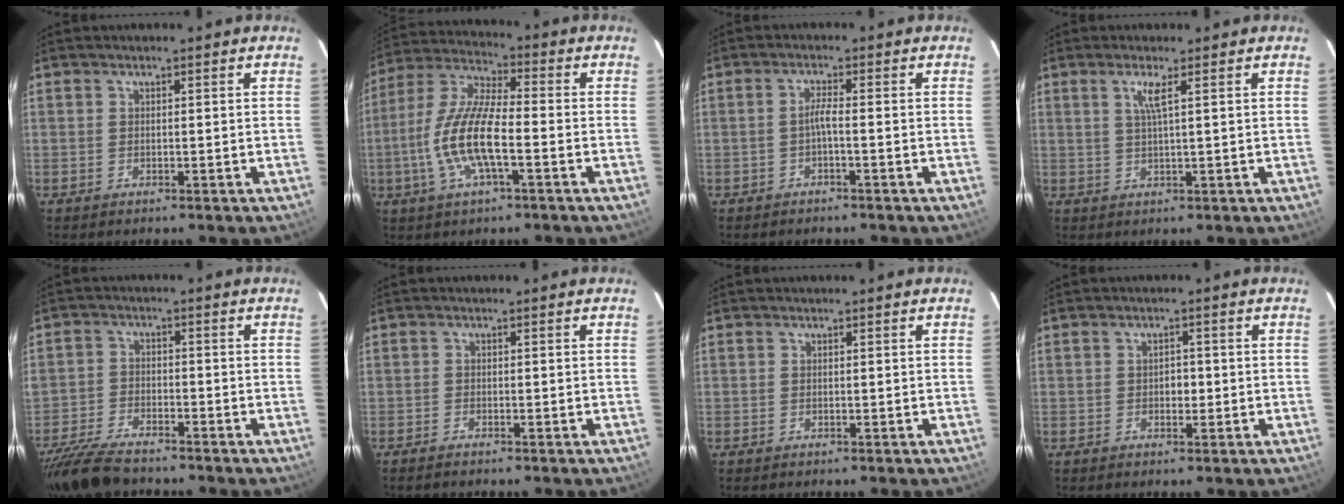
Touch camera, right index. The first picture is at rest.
{"total": 13.3, "force": [-3.6, 3.6, 12.3], "torque": [-0.259, -0.002, -0.073]}
{"total": 1.8, "force": [-0.9, -0.2, 1.5], "torque": [-0.031, 0.002, -0.017]}
{"total": 2.7, "force": [1.2, -0.5, 2.4], "torque": [-0.047, -0.004, 0.023]}
{"total": 9.7, "force": [-8.2, 3.0, 4.2], "torque": [-0.114, -0.016, -0.159]}
{"total": 1.0, "force": [-1.0, 0.2, 0.3], "torque": [-0.014, -0.001, -0.019]}
{"total": 0.0}
{"total": 1.8, "force": [-0.3, 1.5, 1.0], "torque": [-0.015, 0.006, -0.006]}